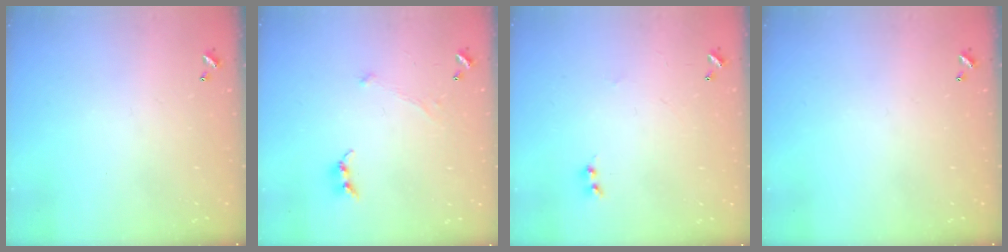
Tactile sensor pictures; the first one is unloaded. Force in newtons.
{"total": 0.0}
{"total": 1.5, "press": 1.4, "slide": 0.3}
{"total": 0.0}